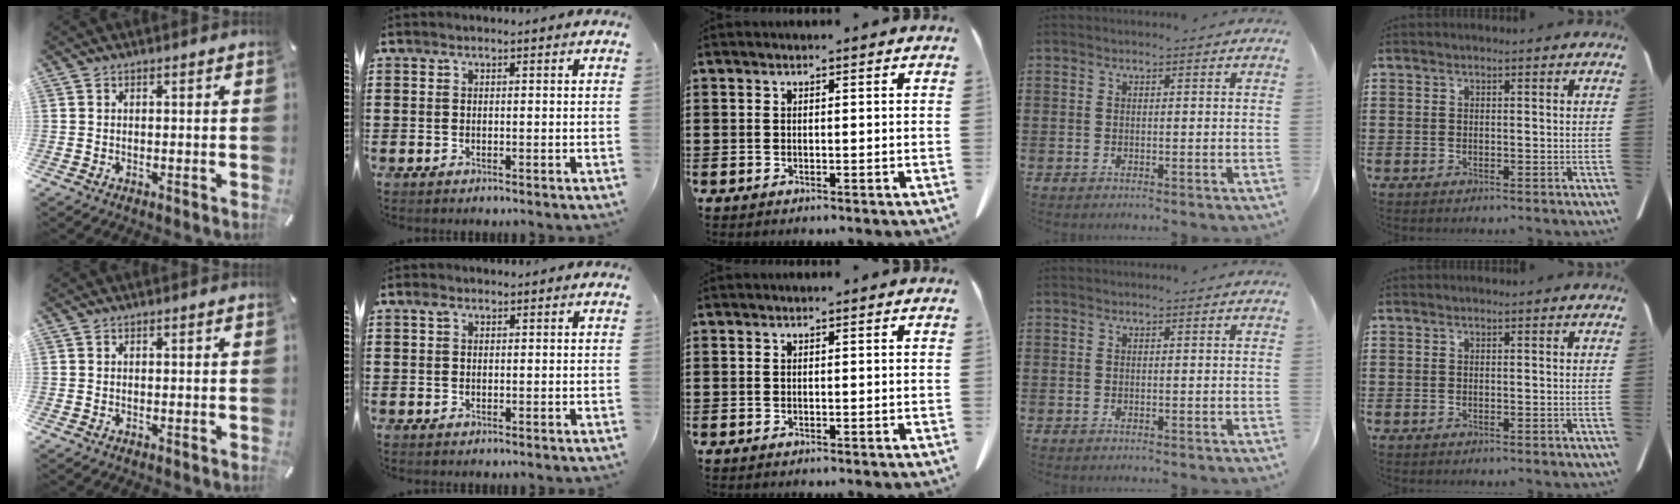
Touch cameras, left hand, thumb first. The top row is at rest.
{"index": {"total": 1.3, "force": [0.5, 0.8, 0.8], "torque": [-0.018, 0.007, 0.009]}}